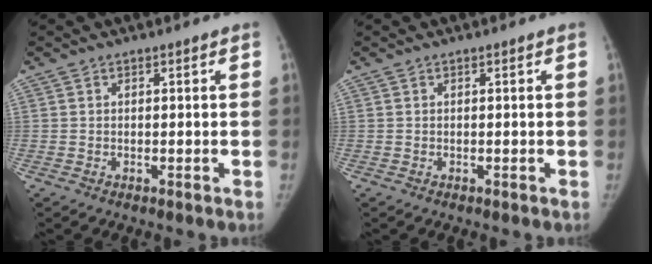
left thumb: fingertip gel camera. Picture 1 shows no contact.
{"total": 0.0}